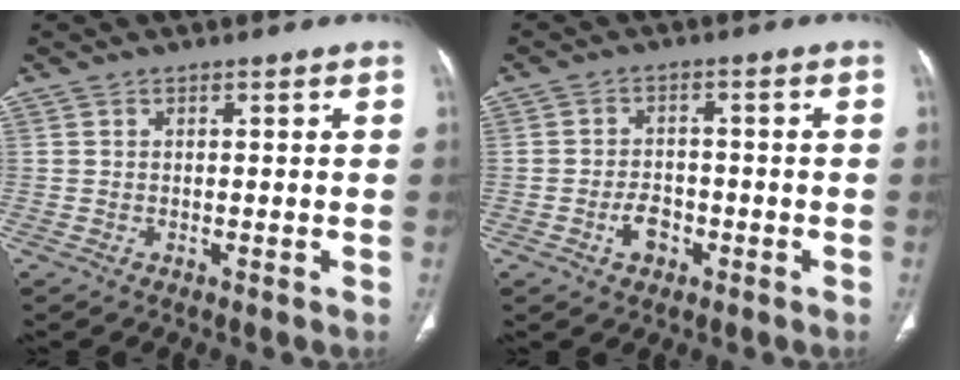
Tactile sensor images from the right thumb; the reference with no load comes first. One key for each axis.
{"total": 4.1, "fx": -1.8, "fy": 3.0, "fz": 2.2, "tx": -0.021, "ty": 0.019, "tz": -0.031}